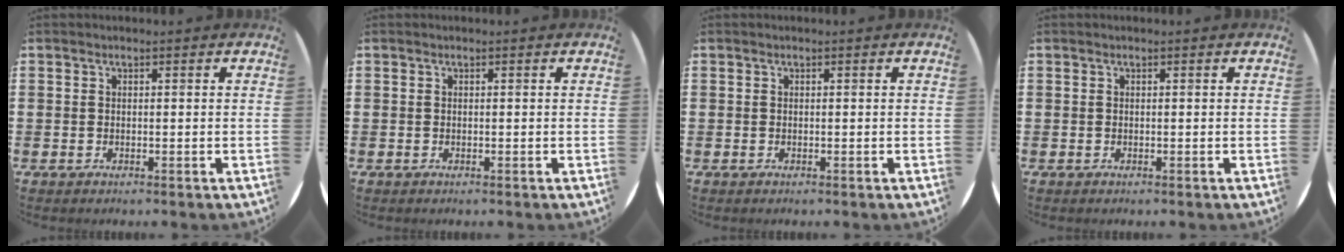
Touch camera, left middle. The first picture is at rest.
{"total": 0.0}
{"total": 0.0}
{"total": 0.0}